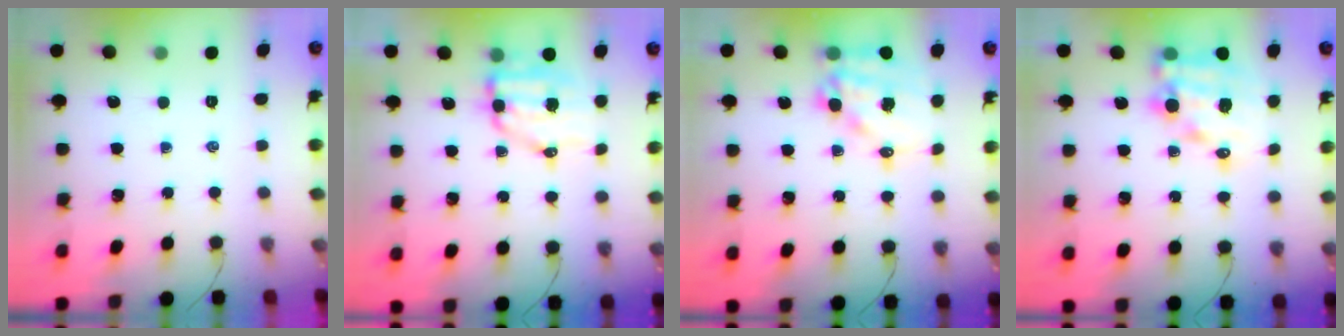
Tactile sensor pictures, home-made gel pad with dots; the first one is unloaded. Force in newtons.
{"total": 8.0, "press": 7.8, "slide": 1.8}
{"total": 14.4, "press": 14.0, "slide": 3.2}
{"total": 11.9, "press": 11.6, "slide": 2.9}